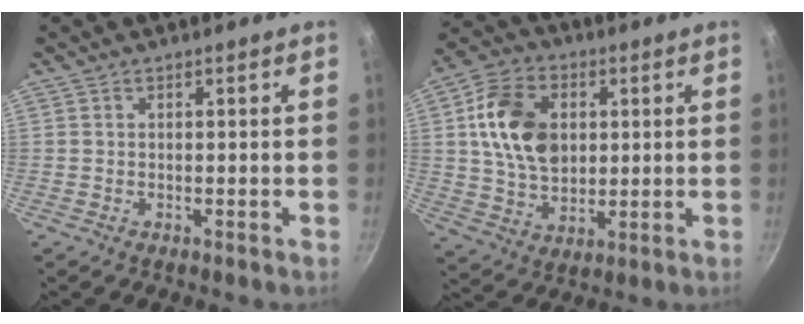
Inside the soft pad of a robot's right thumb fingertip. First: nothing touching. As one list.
[{"total": 15.3, "force": [2.8, 10.9, 10.4], "torque": [-0.164, -0.001, 0.047]}]